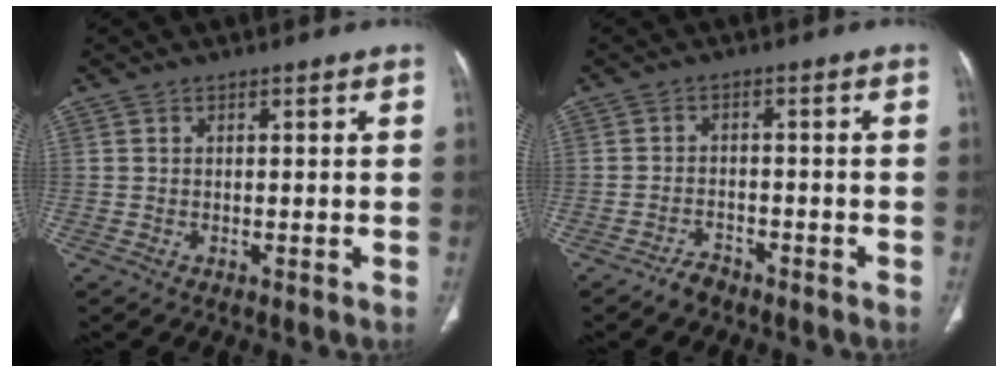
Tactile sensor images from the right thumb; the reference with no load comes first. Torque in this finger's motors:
{"motor_torque": [0.50, -0.19, -0.22, 0.01, -0.03]}